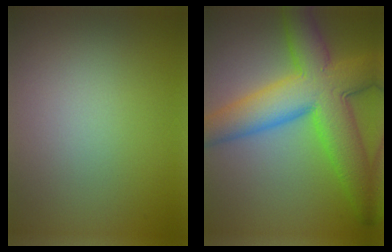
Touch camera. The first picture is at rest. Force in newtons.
{"total": 10.8, "press": 10.8, "slide": 0.3}